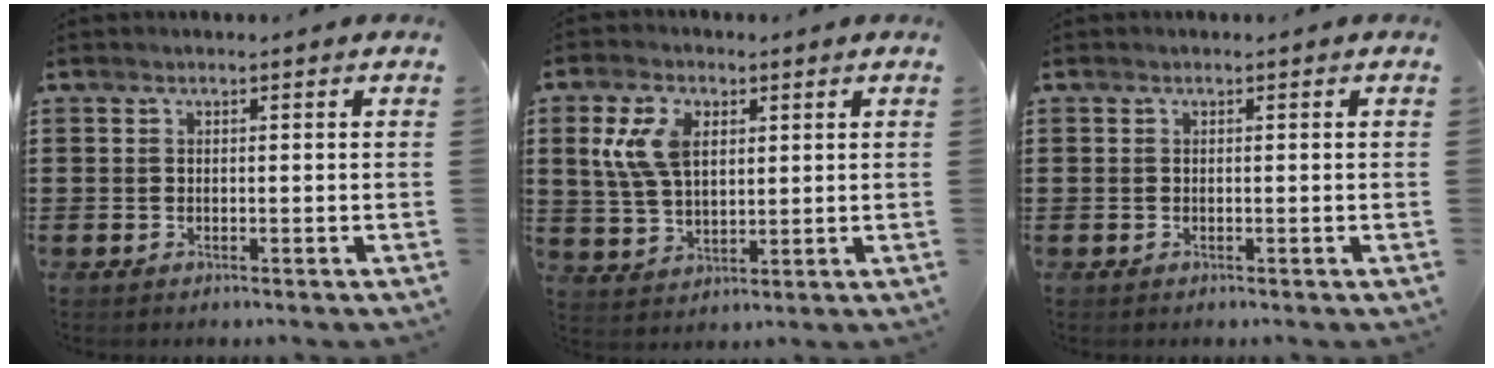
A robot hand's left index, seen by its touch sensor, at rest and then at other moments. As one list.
[{"total": 7.8, "force": [2.9, 4.7, 5.6], "torque": [-0.139, 0.009, 0.049]}, {"total": 0.0}]